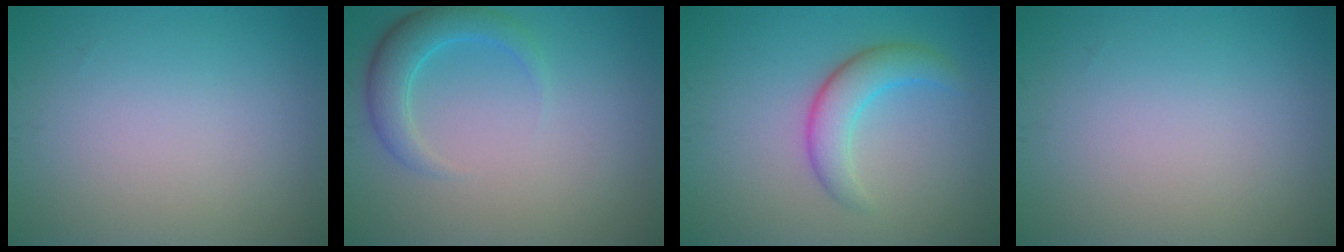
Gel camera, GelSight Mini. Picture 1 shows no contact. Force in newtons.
{"total": 3.2, "press": 3.2, "slide": 0.2}
{"total": 3.6, "press": 3.6, "slide": 0.1}
{"total": 0.0}